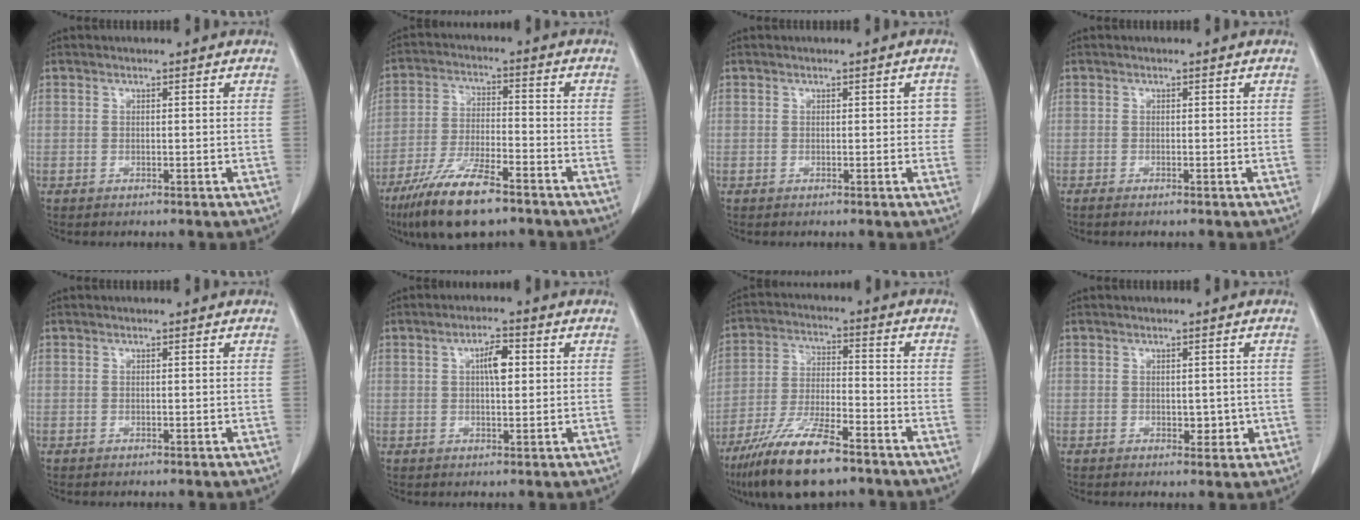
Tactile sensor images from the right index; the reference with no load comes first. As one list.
[{"total": 12.2, "force": [-8.5, 2.6, 8.4], "torque": [-0.162, -0.023, -0.153]}, {"total": 2.2, "force": [0.3, 1.4, 1.7], "torque": [-0.008, 0.017, 0.002]}, {"total": 0.8, "force": [-0.6, 0.1, 0.4], "torque": [-0.010, -0.002, -0.010]}, {"total": 0.0}, {"total": 4.0, "force": [0.9, 1.3, 3.7], "torque": [-0.062, 0.006, 0.014]}, {"total": 13.7, "force": [-9.7, 2.8, 9.2], "torque": [-0.181, -0.026, -0.174]}, {"total": 2.4, "force": [-0.2, 1.5, 1.8], "torque": [-0.018, -0.002, 0.003]}]